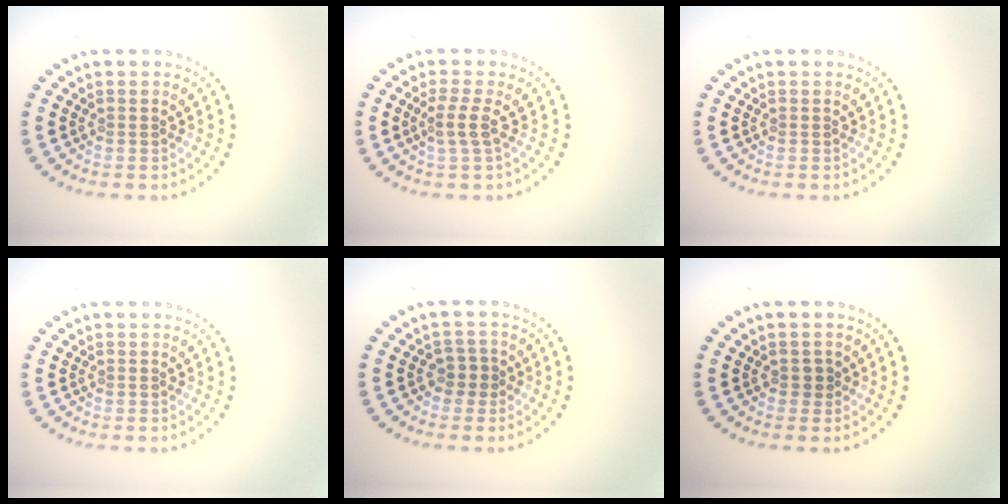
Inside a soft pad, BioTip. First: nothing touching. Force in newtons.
{"total": 1.9, "press": 1.4, "slide": 1.2}
{"total": 0.0}
{"total": 0.0}
{"total": 1.7, "press": 1.4, "slide": 0.9}
{"total": 0.8, "press": 0.7, "slide": 0.3}